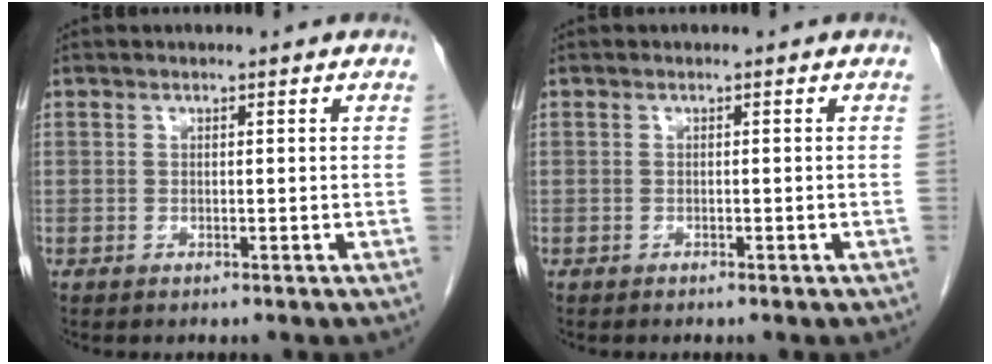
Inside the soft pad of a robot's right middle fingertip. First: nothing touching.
{"total": 0.5, "force": [-0.4, 0.1, 0.4], "torque": [-0.012, 0.000, -0.003]}